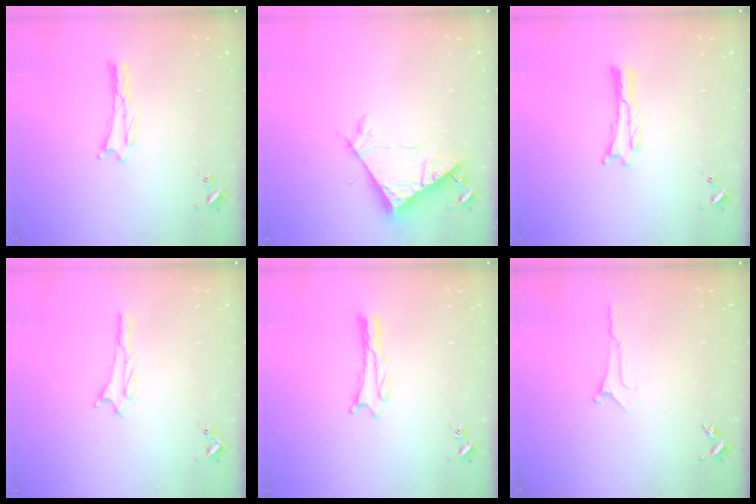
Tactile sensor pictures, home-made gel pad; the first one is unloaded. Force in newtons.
{"total": 7.1, "press": 7.1, "slide": 0.6}
{"total": 0.0}
{"total": 1.1, "press": 1.0, "slide": 0.1}
{"total": 0.6, "press": 0.6, "slide": 0.1}
{"total": 0.0}